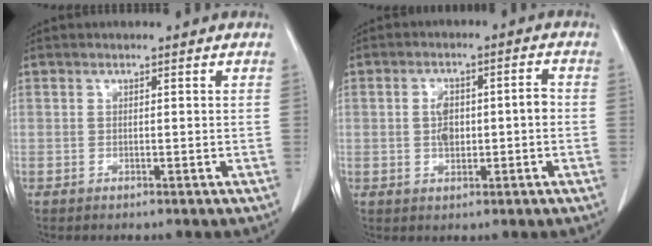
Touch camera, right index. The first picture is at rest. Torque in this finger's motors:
{"motor_torque": [0.37, 0.27, 0.09, 0.04]}